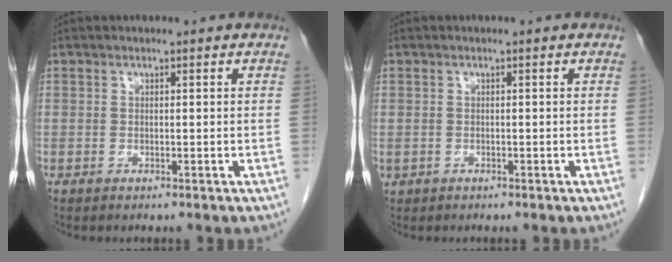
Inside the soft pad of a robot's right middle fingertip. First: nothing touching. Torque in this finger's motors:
{"motor_torque": [0.94, -0.75, 0.79, 0.16]}